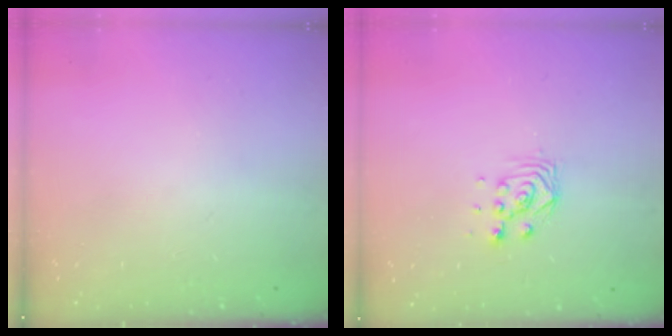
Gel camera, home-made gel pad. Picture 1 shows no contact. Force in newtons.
{"total": 3.8, "press": 3.8, "slide": 0.1}